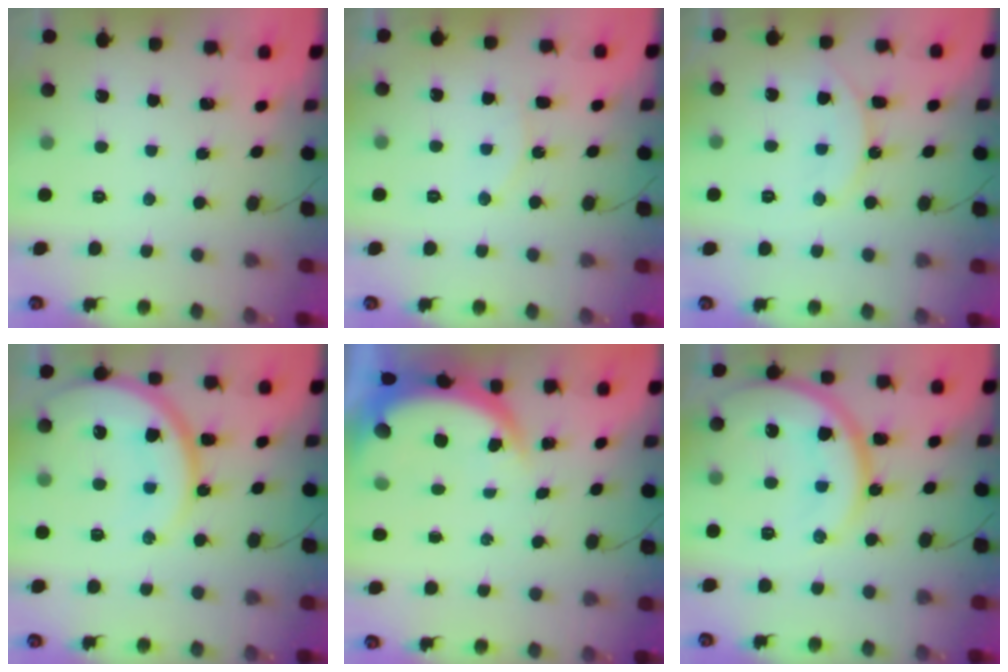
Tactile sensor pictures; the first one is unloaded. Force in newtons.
{"total": 6.0, "press": 6.0, "slide": 0.4}
{"total": 12.2, "press": 12.1, "slide": 1.2}
{"total": 18.1, "press": 18.0, "slide": 2.0}
{"total": 5.1, "press": 5.1, "slide": 0.1}
{"total": 17.3, "press": 17.2, "slide": 1.5}